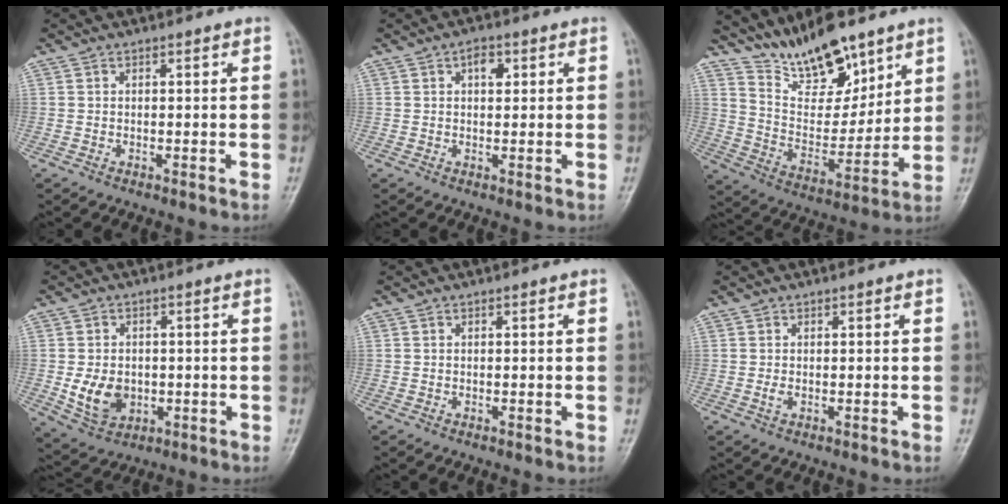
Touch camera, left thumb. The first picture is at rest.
{"total": 2.9, "force": [1.1, 1.7, 2.1], "torque": [-0.025, 0.001, 0.012]}
{"total": 14.4, "force": [11.1, 5.5, 7.3], "torque": [-0.084, -0.074, 0.208]}
{"total": 7.6, "force": [-1.0, 5.8, 4.8], "torque": [-0.066, -0.003, -0.004]}
{"total": 0.0}
{"total": 0.9, "force": [-0.1, 0.6, 0.7], "torque": [-0.013, -0.002, -0.002]}